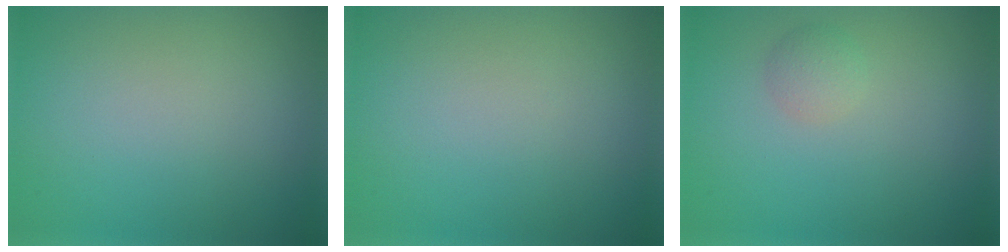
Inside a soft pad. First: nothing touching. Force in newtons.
{"total": 0.0}
{"total": 1.4, "press": 1.4, "slide": 0.0}